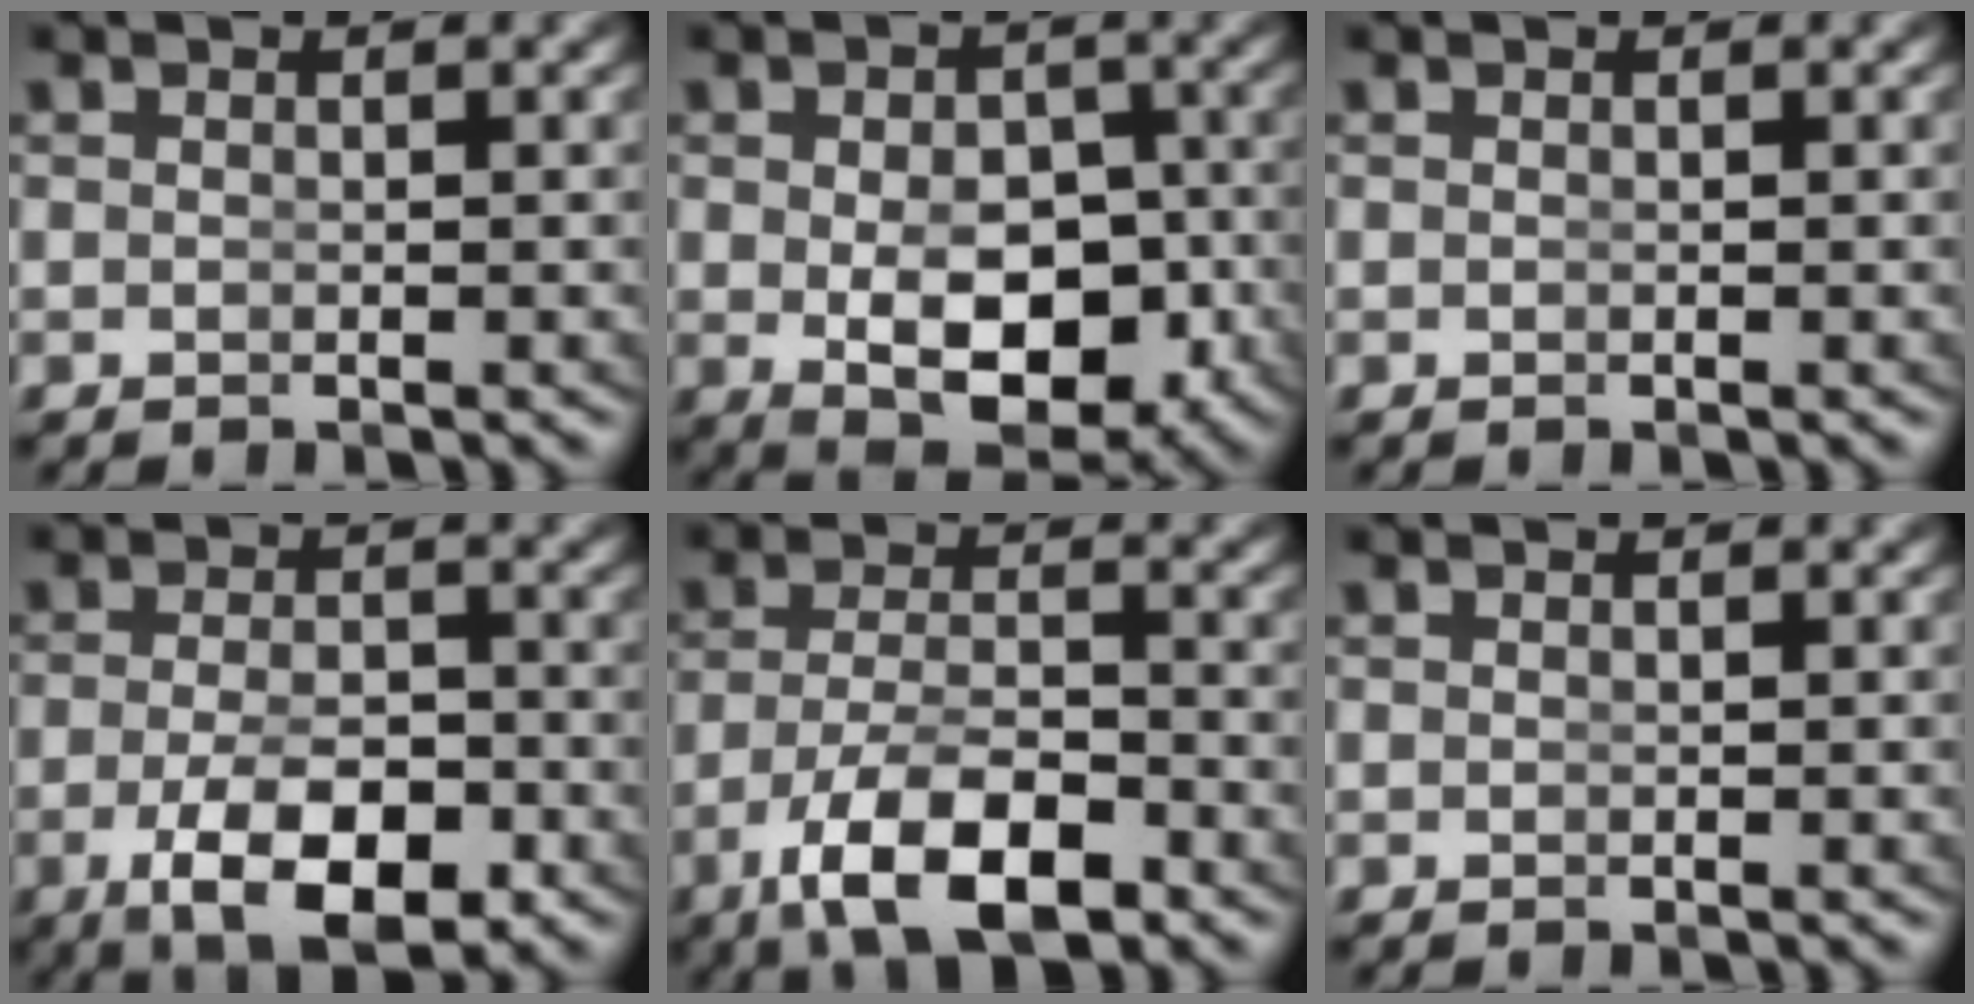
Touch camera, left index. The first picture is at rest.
{"total": 8.8, "force": [-2.3, 5.2, 6.7], "torque": [-0.105, -0.052, -0.010]}
{"total": 0.0}
{"total": 7.8, "force": [-3.6, 3.5, 5.9], "torque": [-0.103, -0.036, -0.039]}
{"total": 7.8, "force": [-4.4, 2.9, 5.7], "torque": [-0.092, -0.027, -0.055]}
{"total": 0.0}